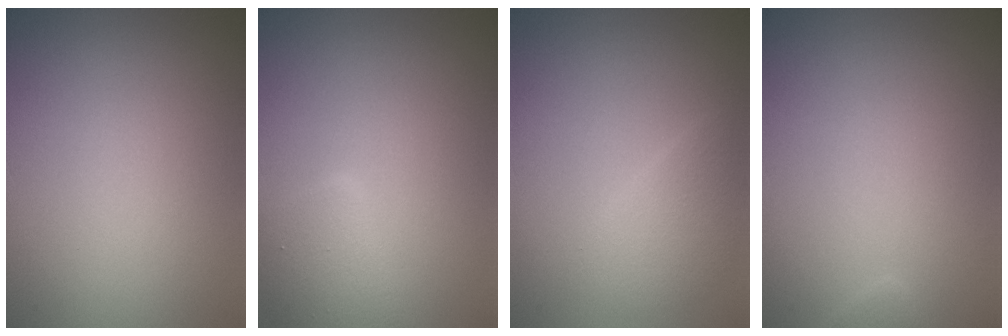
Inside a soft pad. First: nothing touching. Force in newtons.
{"total": 2.4, "press": 2.4, "slide": 0.0}
{"total": 2.2, "press": 2.2, "slide": 0.1}
{"total": 0.7, "press": 0.7, "slide": 0.0}